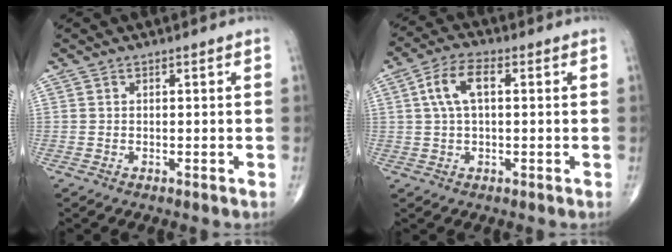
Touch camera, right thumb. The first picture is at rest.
{"total": 6.8, "force": [1.3, 3.2, 5.8], "torque": [-0.115, 0.018, 0.022]}